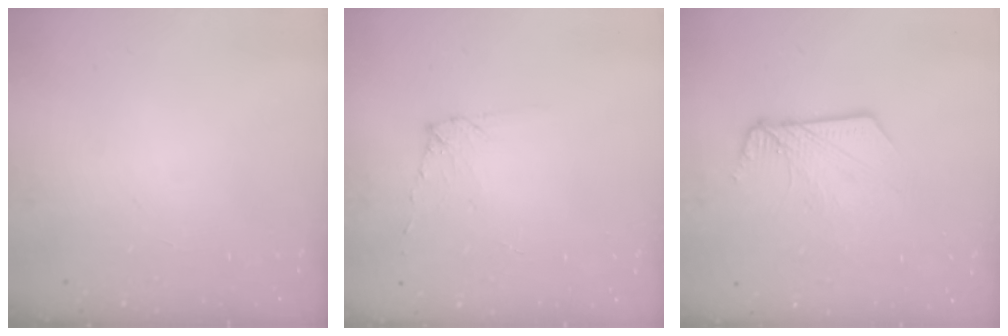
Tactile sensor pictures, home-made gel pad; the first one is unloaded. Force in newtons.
{"total": 5.3, "press": 5.3, "slide": 0.6}
{"total": 8.3, "press": 8.3, "slide": 0.3}